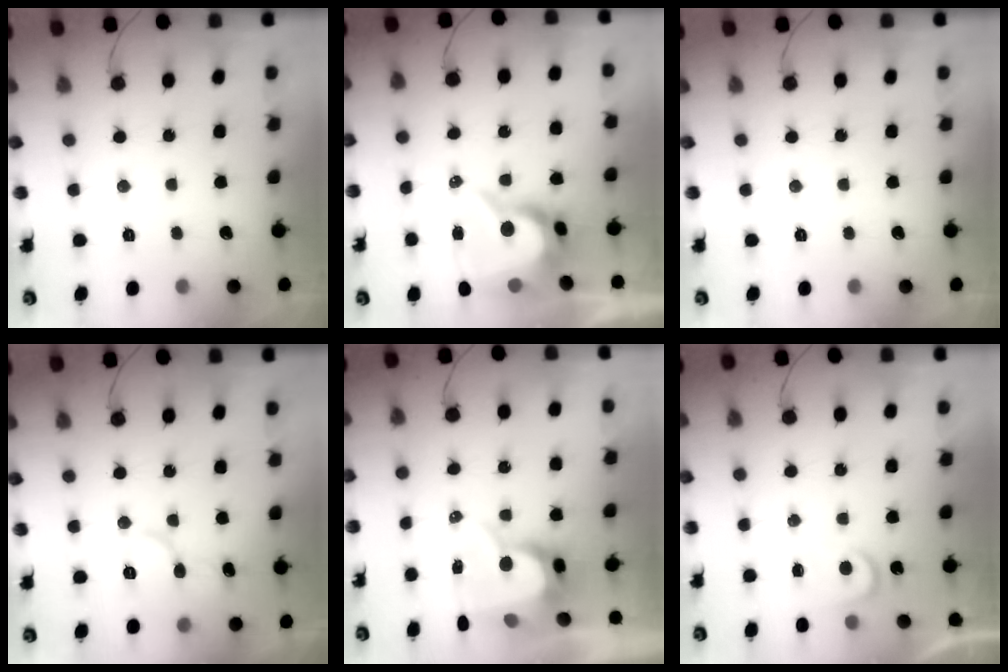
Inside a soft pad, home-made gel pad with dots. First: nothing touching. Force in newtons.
{"total": 11.3, "press": 11.2, "slide": 1.1}
{"total": 0.0}
{"total": 9.4, "press": 9.3, "slide": 1.3}
{"total": 10.5, "press": 10.4, "slide": 0.8}
{"total": 3.7, "press": 3.7, "slide": 0.4}